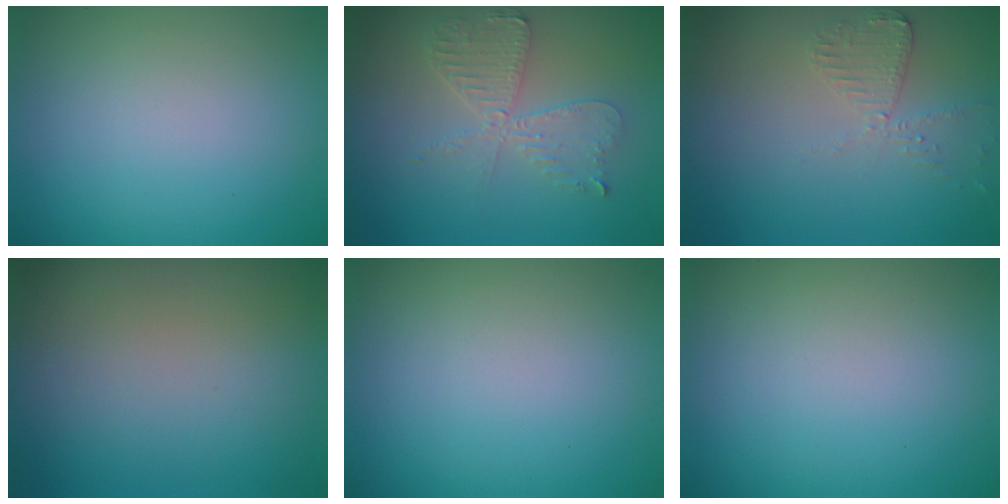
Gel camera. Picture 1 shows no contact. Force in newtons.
{"total": 4.1, "press": 3.5, "slide": 2.1}
{"total": 2.4, "press": 2.4, "slide": 0.2}
{"total": 0.0}
{"total": 0.0}
{"total": 0.0}